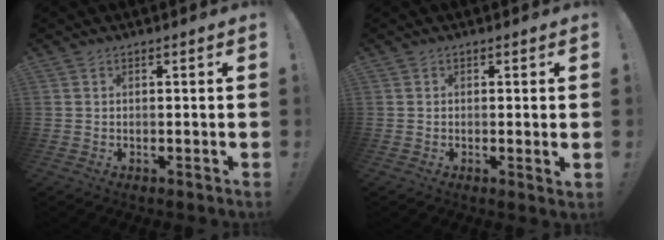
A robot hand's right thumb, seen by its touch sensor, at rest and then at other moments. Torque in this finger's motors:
{"motor_torque": [0.06, -0.10, -0.06, -0.10, 0.09]}